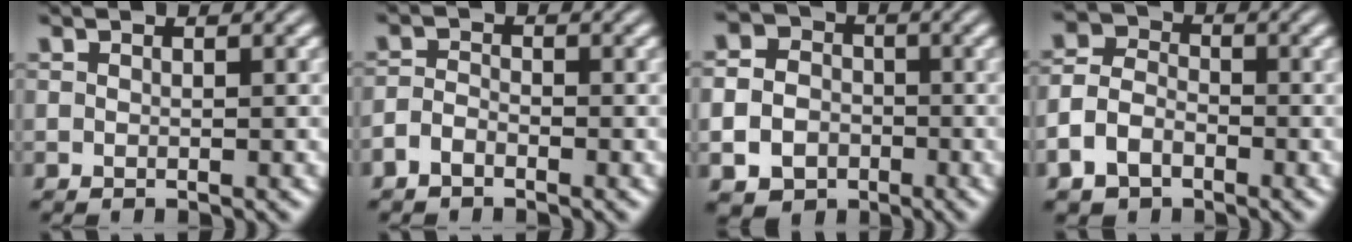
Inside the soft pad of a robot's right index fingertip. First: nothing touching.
{"total": 1.6, "force": [-1.5, -0.1, 0.2], "torque": [0.004, -0.008, -0.024]}
{"total": 8.4, "force": [-1.4, 7.8, 3.0], "torque": [-0.047, -0.027, -0.030]}
{"total": 4.5, "force": [-2.0, 3.7, 1.6], "torque": [-0.033, -0.019, -0.031]}